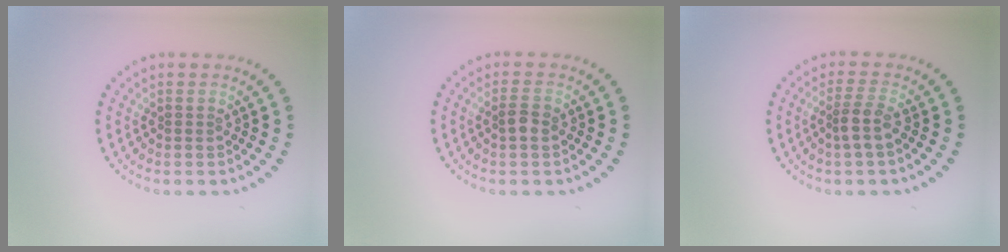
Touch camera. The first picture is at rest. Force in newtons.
{"total": 1.6, "press": 1.5, "slide": 0.5}
{"total": 2.2, "press": 1.7, "slide": 1.4}